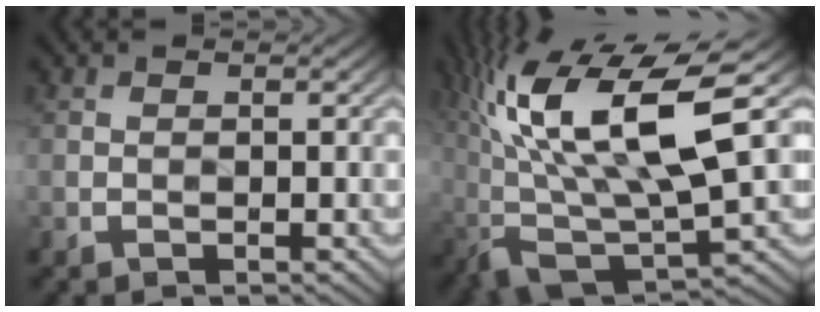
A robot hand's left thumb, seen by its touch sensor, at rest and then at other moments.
{"total": 16.7, "force": [3.0, 6.9, 14.9], "torque": [-0.310, -0.003, 0.051]}